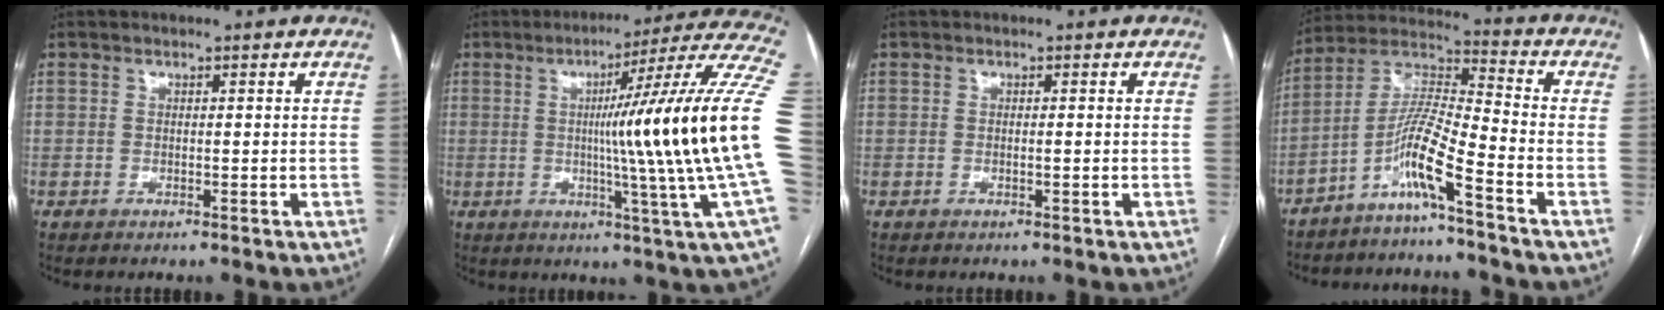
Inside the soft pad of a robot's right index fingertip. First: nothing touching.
{"total": 22.7, "force": [0.0, -2.7, 22.5], "torque": [-0.248, 0.010, -0.020]}
{"total": 0.5, "force": [-0.1, -0.1, 0.5], "torque": [-0.009, 0.000, -0.001]}
{"total": 9.3, "force": [-5.5, -0.7, 7.5], "torque": [-0.157, 0.005, -0.114]}